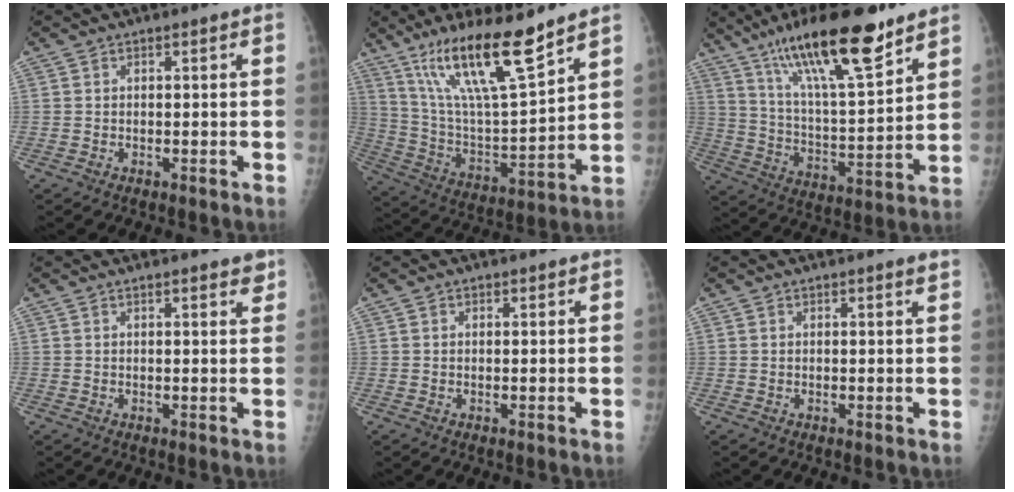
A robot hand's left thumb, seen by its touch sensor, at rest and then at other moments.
{"total": 18.9, "force": [13.1, 3.1, 13.3], "torque": [-0.223, -0.067, 0.247]}
{"total": 21.2, "force": [14.2, 4.8, 15.0], "torque": [-0.240, -0.060, 0.248]}
{"total": 3.2, "force": [2.5, 0.8, 1.8], "torque": [-0.008, -0.009, 0.031]}
{"total": 0.9, "force": [0.6, 0.7, 0.1], "torque": [0.012, -0.003, 0.005]}
{"total": 1.2, "force": [1.1, 0.1, 0.6], "torque": [-0.001, -0.006, 0.014]}